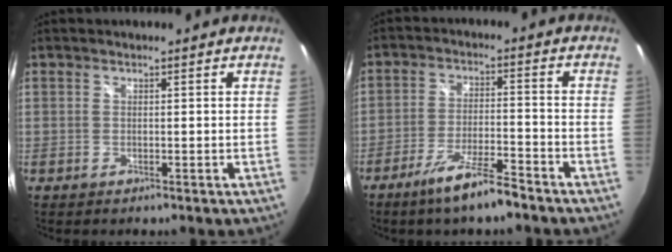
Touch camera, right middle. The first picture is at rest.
{"total": 8.7, "force": [-6.6, 0.8, 5.7], "torque": [-0.120, -0.008, -0.112]}